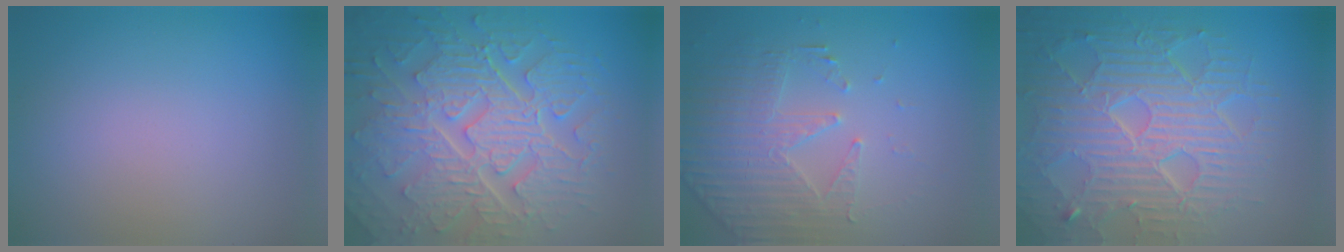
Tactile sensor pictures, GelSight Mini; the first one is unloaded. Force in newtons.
{"total": 10.5, "press": 7.0, "slide": 7.8}
{"total": 4.7, "press": 3.4, "slide": 3.2}
{"total": 10.1, "press": 6.6, "slide": 7.7}